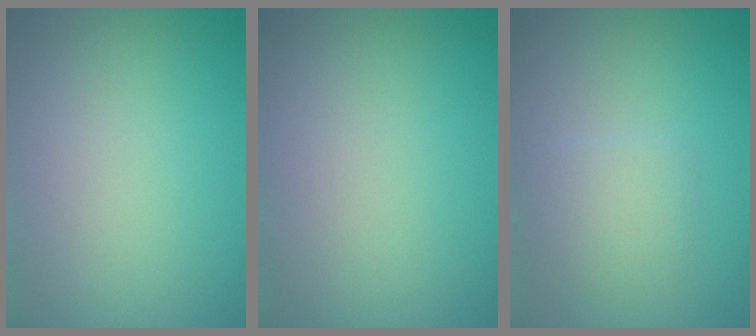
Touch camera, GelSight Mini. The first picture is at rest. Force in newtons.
{"total": 0.0}
{"total": 1.9, "press": 1.9, "slide": 0.0}